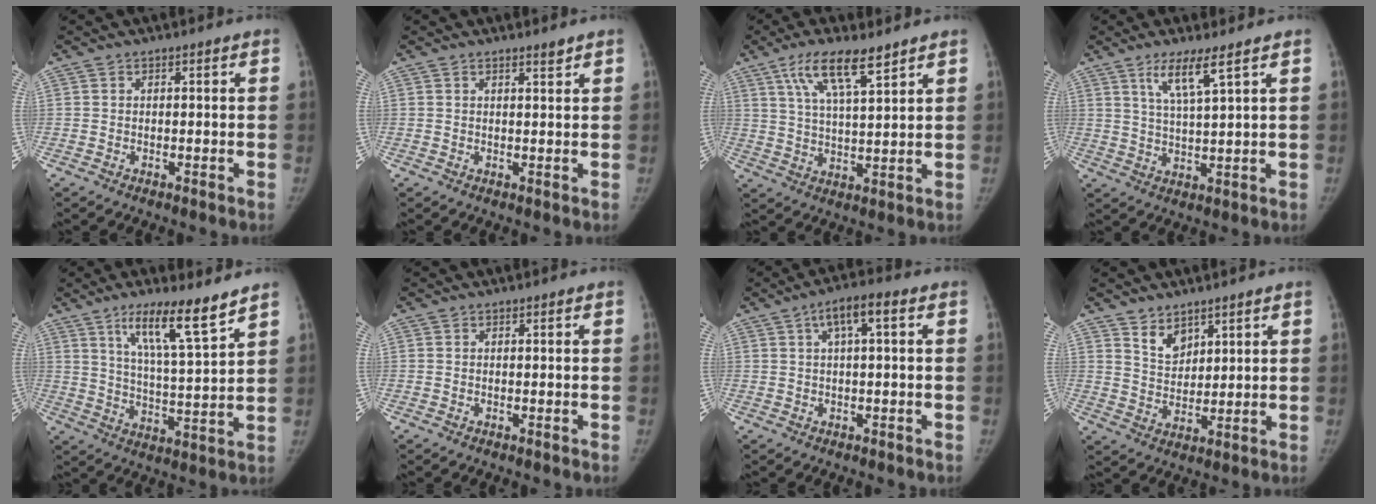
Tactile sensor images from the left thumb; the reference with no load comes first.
{"total": 1.2, "force": [1.0, 0.0, 0.6], "torque": [-0.005, -0.010, 0.017]}
{"total": 9.9, "force": [6.2, 2.2, 7.4], "torque": [-0.133, -0.024, 0.120]}
{"total": 6.4, "force": [3.9, 0.4, 5.1], "torque": [-0.102, -0.029, 0.080]}
{"total": 12.2, "force": [8.3, 1.3, 8.9], "torque": [-0.145, -0.054, 0.146]}
{"total": 0.0}
{"total": 5.1, "force": [1.5, 1.4, 4.7], "torque": [-0.087, 0.020, 0.022]}
{"total": 5.2, "force": [3.6, 3.0, 2.1], "torque": [-0.014, -0.032, 0.073]}